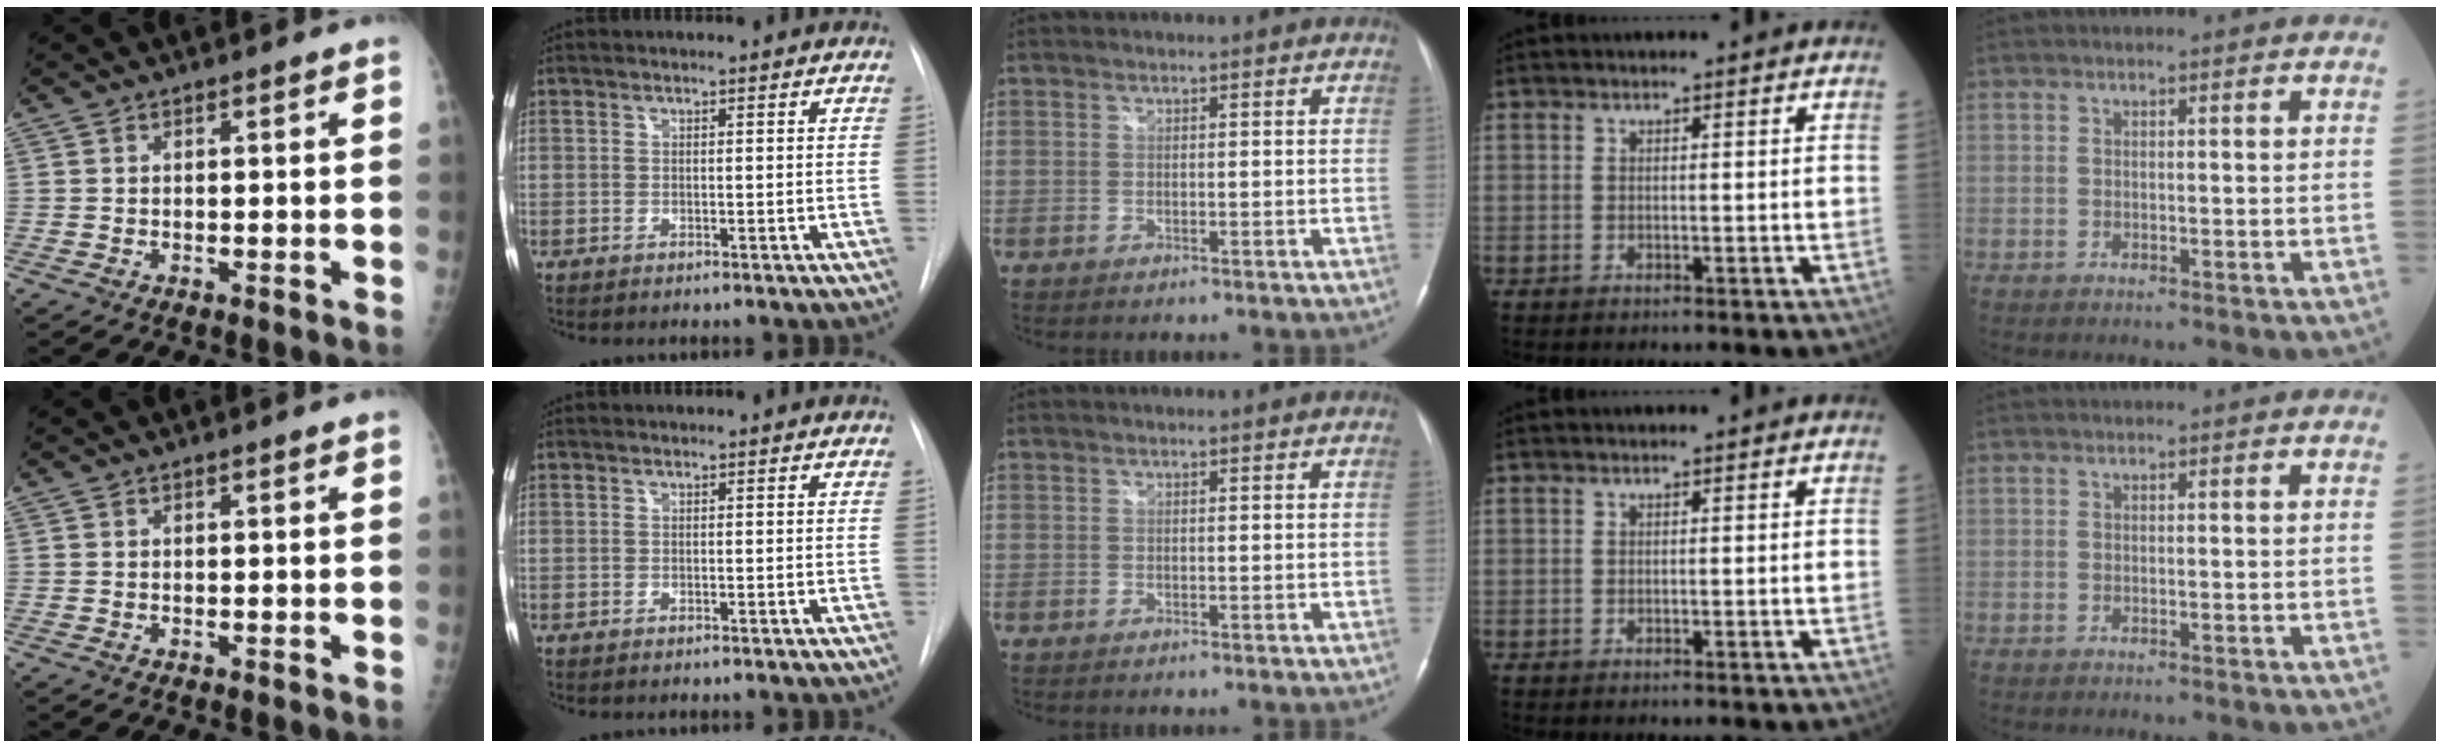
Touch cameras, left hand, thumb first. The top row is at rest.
{}